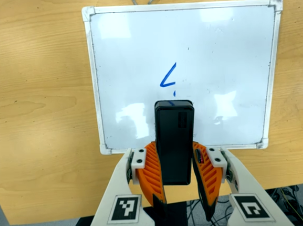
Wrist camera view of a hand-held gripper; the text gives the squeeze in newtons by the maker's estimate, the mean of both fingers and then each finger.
{"total": 8.1, "left": 6.4, "right": 9.8}